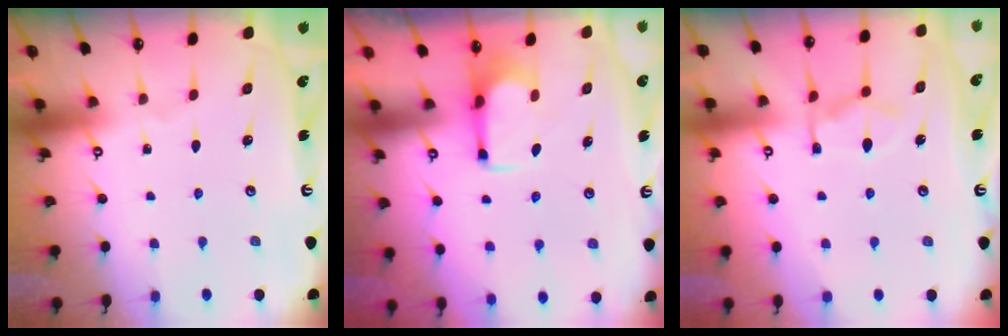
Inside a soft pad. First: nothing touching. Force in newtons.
{"total": 2.5, "press": 2.4, "slide": 0.9}
{"total": 6.9, "press": 6.7, "slide": 1.4}